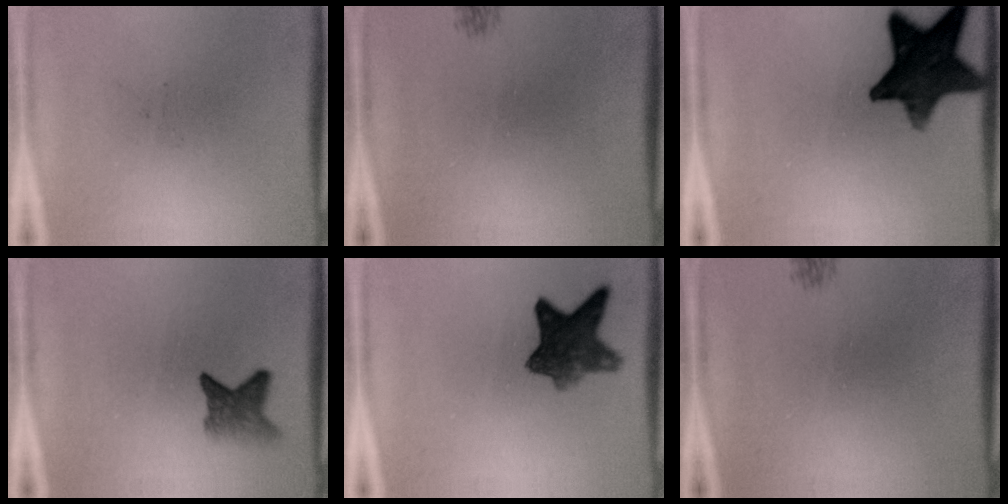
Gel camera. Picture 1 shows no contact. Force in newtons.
{"total": 0.9}
{"total": 14.0}
{"total": 3.2}
{"total": 8.1}
{"total": 0.9}